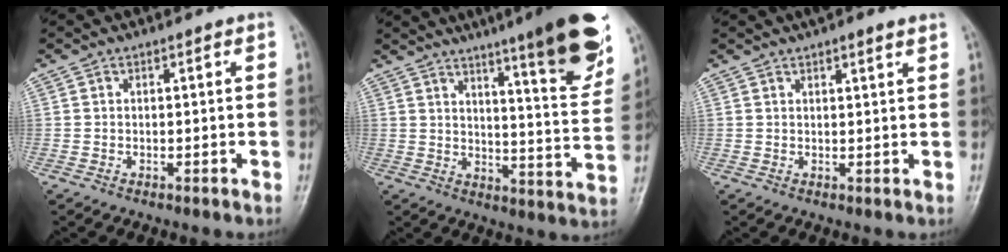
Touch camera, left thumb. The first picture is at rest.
{"total": 20.6, "force": [12.9, 2.8, 15.8], "torque": [-0.186, -0.065, 0.178]}
{"total": 4.2, "force": [3.1, 0.8, 2.6], "torque": [-0.027, 0.007, 0.044]}